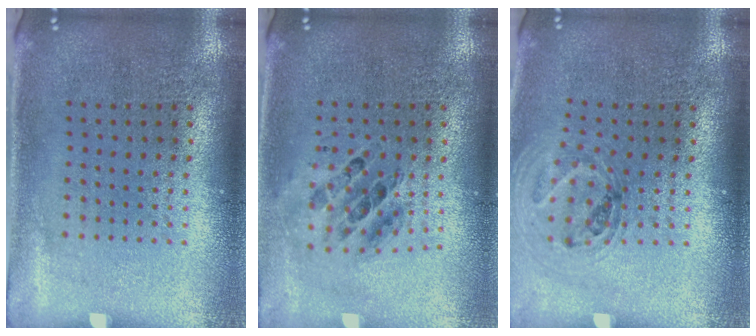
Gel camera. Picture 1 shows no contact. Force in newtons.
{"total": 0.7, "press": 0.7, "slide": 0.1}
{"total": 1.0, "press": 1.0, "slide": 0.1}